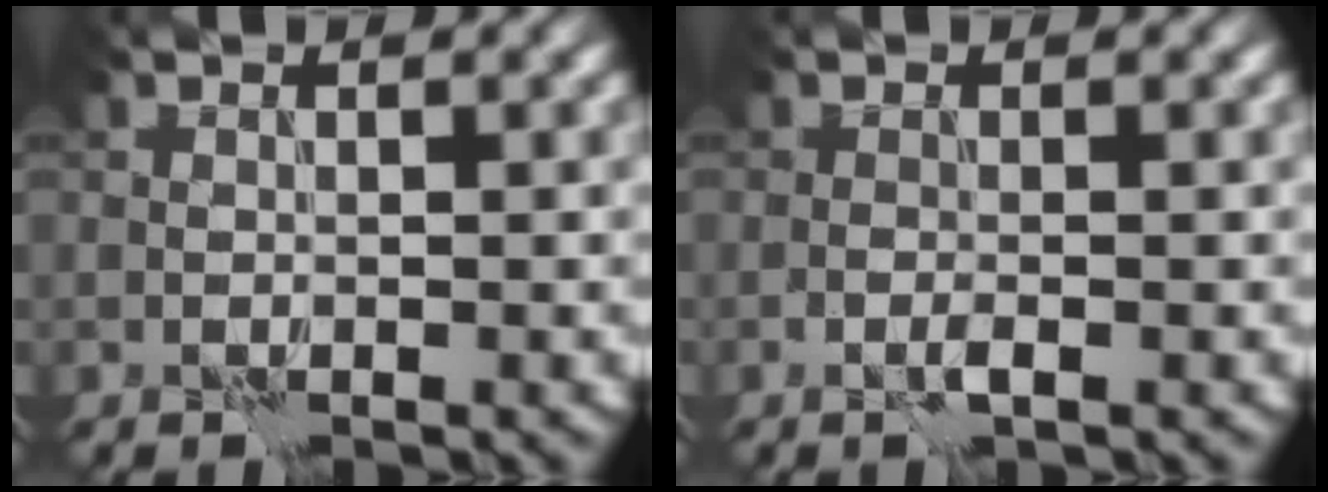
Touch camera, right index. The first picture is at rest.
{"total": 0.9, "force": [-0.6, 0.0, 0.6], "torque": [-0.013, 0.003, -0.012]}